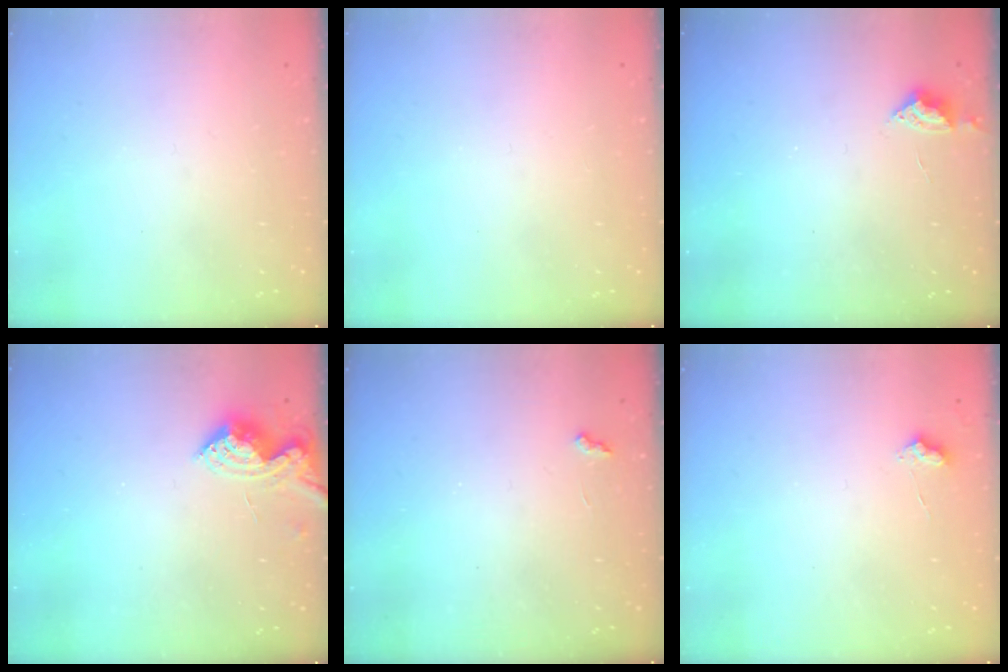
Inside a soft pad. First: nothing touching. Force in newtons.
{"total": 0.0}
{"total": 3.8, "press": 3.7, "slide": 0.6}
{"total": 9.1, "press": 9.1, "slide": 0.3}
{"total": 2.3, "press": 2.3, "slide": 0.5}
{"total": 6.1, "press": 6.0, "slide": 0.6}